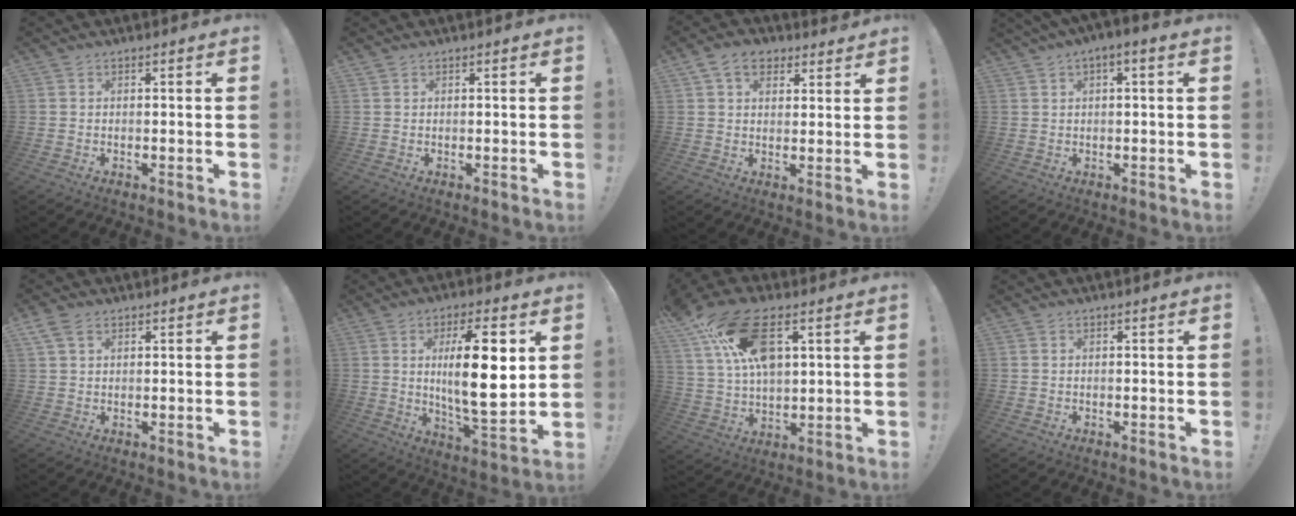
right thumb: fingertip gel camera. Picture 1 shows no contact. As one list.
[{"total": 0.0}, {"total": 8.5, "force": [4.5, 5.8, 4.2], "torque": [-0.063, -0.010, 0.086]}, {"total": 3.0, "force": [-0.1, 0.9, 2.9], "torque": [-0.041, 0.003, -0.004]}, {"total": 3.9, "force": [2.0, 2.3, 2.4], "torque": [-0.042, -0.002, 0.039]}, {"total": 17.7, "force": [3.5, 5.0, 16.6], "torque": [-0.264, -0.018, 0.040]}, {"total": 18.4, "force": [8.1, 9.6, 13.4], "torque": [-0.232, -0.030, 0.146]}, {"total": 0.0}]